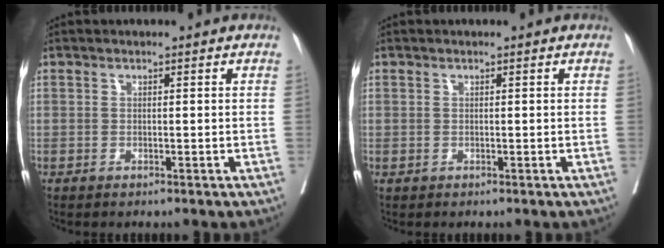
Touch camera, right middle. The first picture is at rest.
{"total": 0.0}